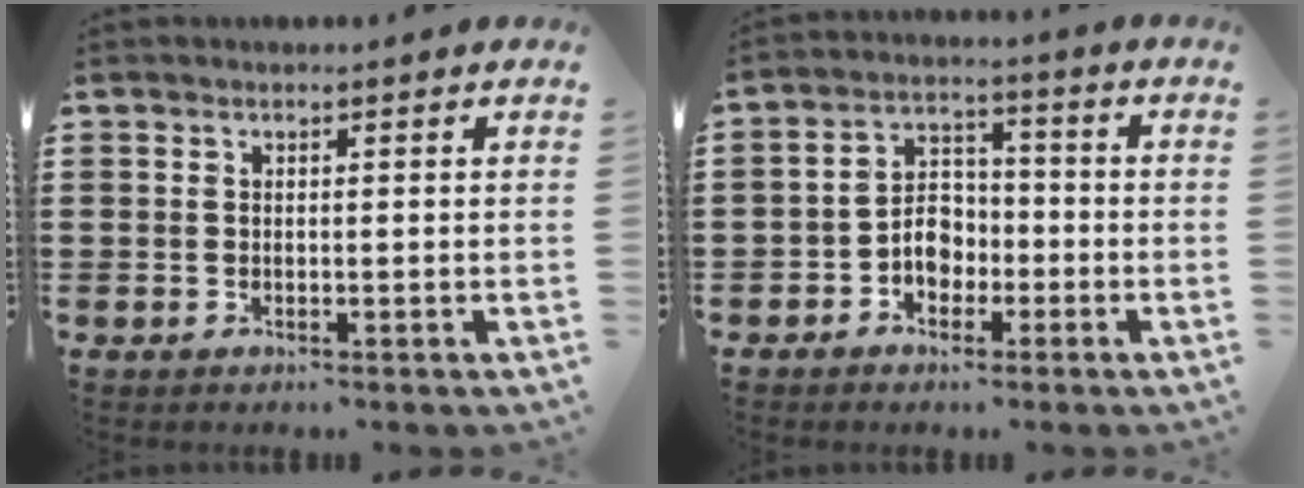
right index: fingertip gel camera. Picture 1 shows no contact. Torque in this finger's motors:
{"motor_torque": [0.66, 1.10, 0.12, 0.01]}